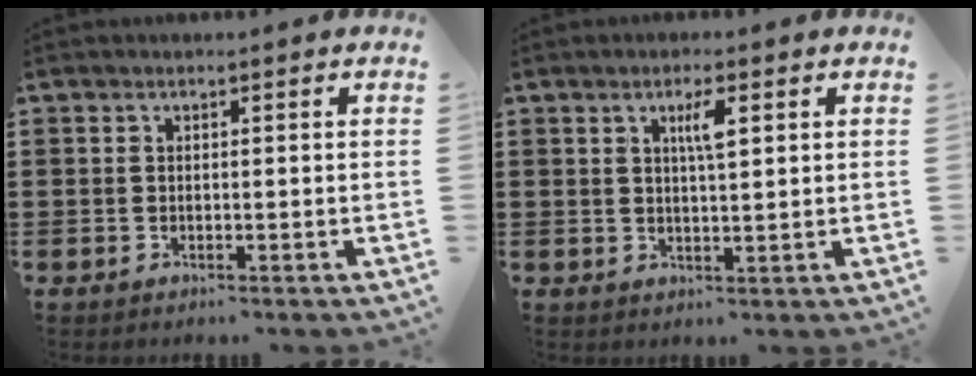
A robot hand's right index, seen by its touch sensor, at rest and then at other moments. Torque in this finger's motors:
{"motor_torque": [0.15, -0.05, 0.06, 0.04]}